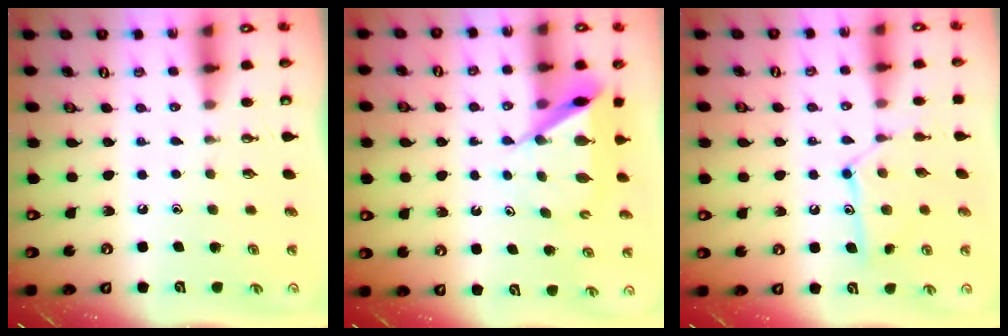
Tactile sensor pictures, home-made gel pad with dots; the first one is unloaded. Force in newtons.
{"total": 8.3, "press": 8.2, "slide": 0.5}
{"total": 11.8, "press": 11.8, "slide": 0.2}